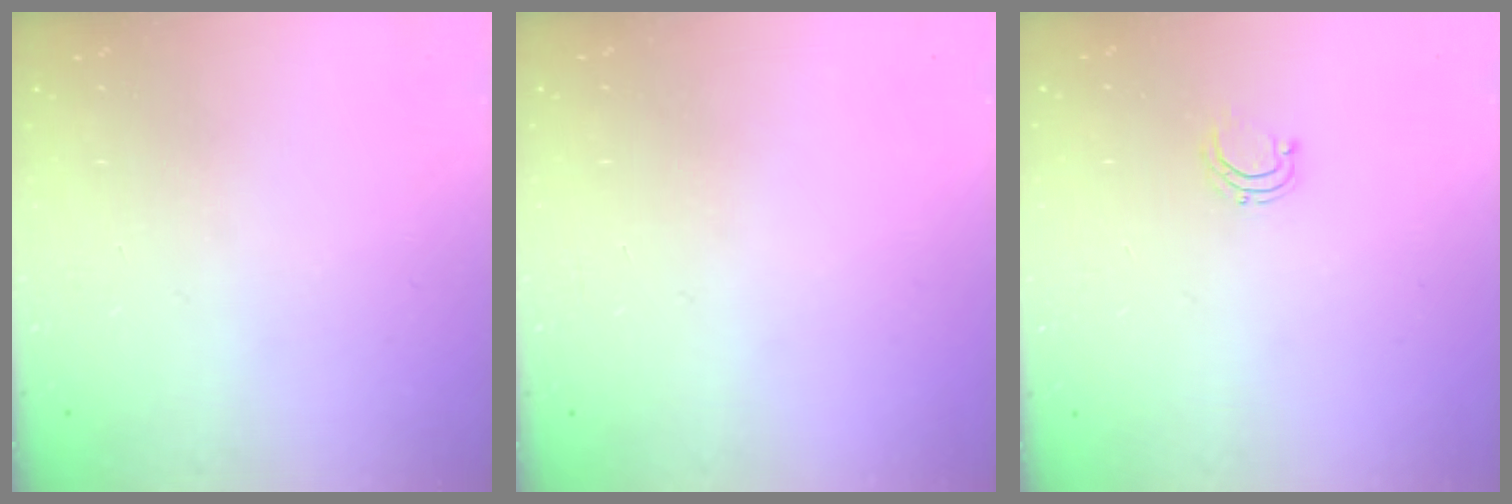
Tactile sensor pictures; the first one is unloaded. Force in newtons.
{"total": 0.0}
{"total": 4.3, "press": 4.3, "slide": 0.3}